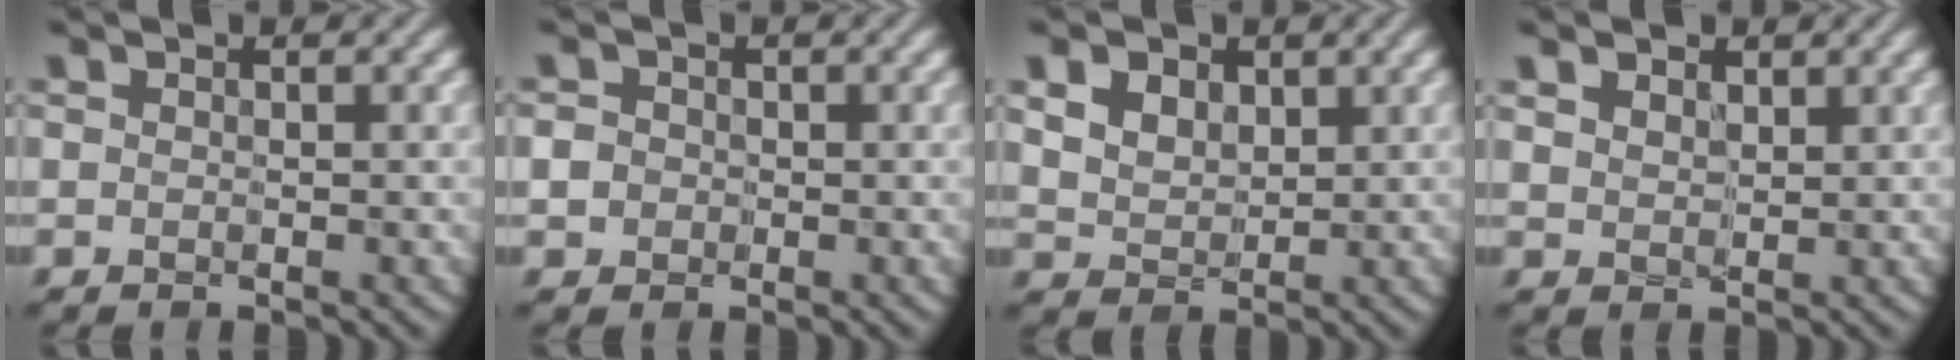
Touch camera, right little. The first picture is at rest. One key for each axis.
{"total": 1.4, "fx": -0.5, "fy": 1.3, "fz": 0.1, "tx": -0.002, "ty": -0.002, "tz": -0.007}
{"total": 5.2, "fx": 2.2, "fy": 3.9, "fz": 2.8, "tx": -0.094, "ty": 0.008, "tz": 0.040}
{"total": 2.8, "fx": 1.8, "fy": 1.8, "fz": 1.3, "tx": -0.040, "ty": 0.001, "tz": 0.032}